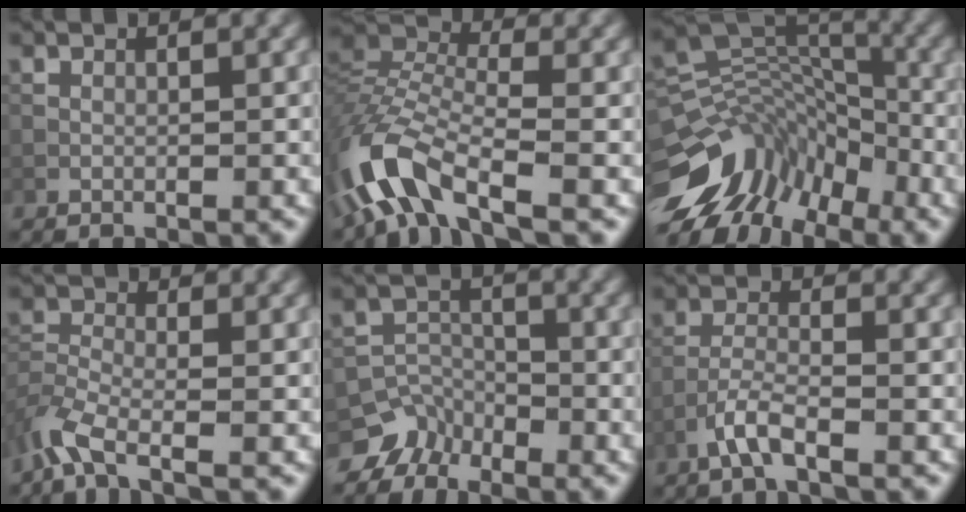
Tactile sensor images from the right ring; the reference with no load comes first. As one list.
[{"total": 8.8, "force": [-5.2, 3.5, 6.2], "torque": [-0.136, 0.004, -0.116]}, {"total": 12.2, "force": [-7.5, 7.4, 6.0], "torque": [-0.111, 0.039, -0.134]}, {"total": 4.1, "force": [-3.0, 1.1, 2.5], "torque": [-0.062, -0.007, -0.076]}, {"total": 5.0, "force": [-4.2, 2.8, 0.2], "torque": [0.022, 0.001, -0.063]}, {"total": 2.6, "force": [-1.7, 0.4, 1.9], "torque": [-0.044, 0.007, -0.043]}]